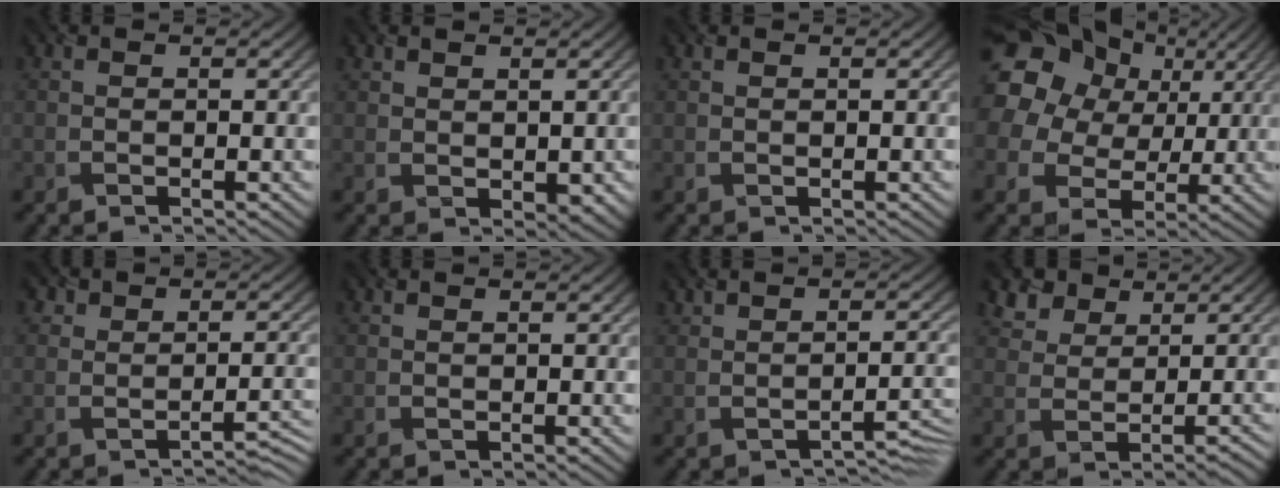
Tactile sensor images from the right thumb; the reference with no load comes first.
{"total": 2.1, "force": [1.0, 1.5, 1.1], "torque": [-0.022, -0.007, 0.024]}
{"total": 0.0}
{"total": 18.5, "force": [7.7, 14.6, 8.3], "torque": [-0.248, 0.056, 0.132]}
{"total": 2.1, "force": [-0.9, 1.4, 1.3], "torque": [-0.007, 0.007, -0.018]}
{"total": 0.0}
{"total": 2.4, "force": [-1.4, 0.8, 1.8], "torque": [-0.030, 0.004, -0.021]}
{"total": 4.0, "force": [2.8, 2.4, 1.6], "torque": [-0.033, 0.006, 0.051]}